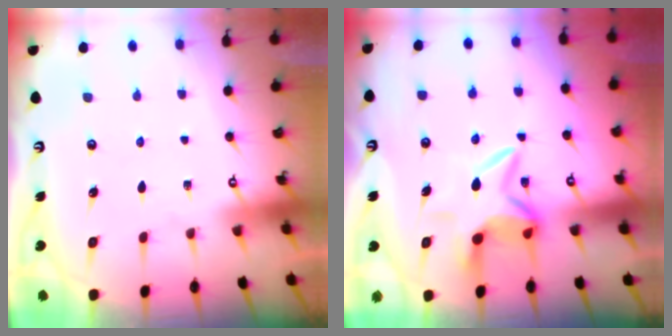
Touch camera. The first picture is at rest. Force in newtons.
{"total": 7.2, "press": 7.2, "slide": 0.6}